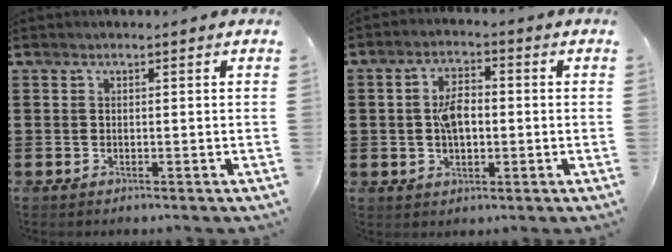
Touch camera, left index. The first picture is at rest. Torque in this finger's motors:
{"motor_torque": [1.19, 0.42, 0.33, 0.11]}